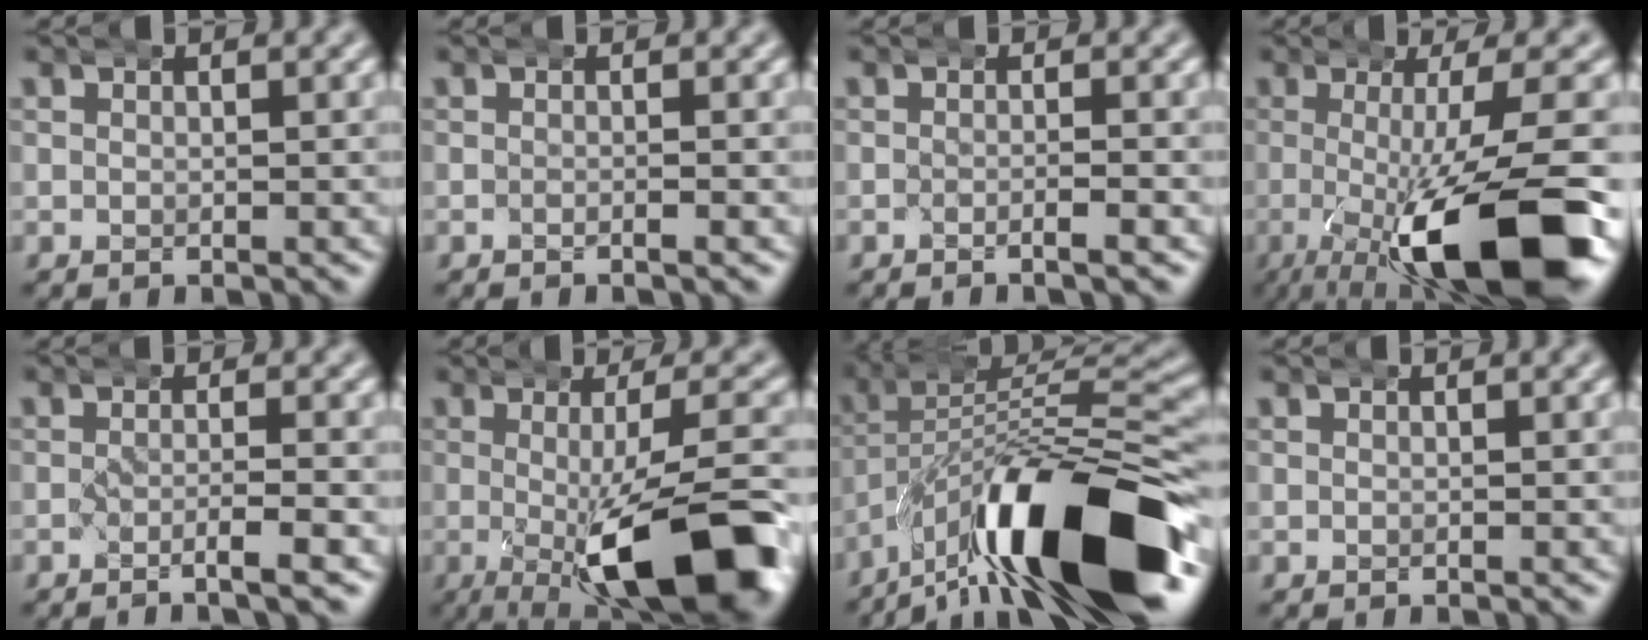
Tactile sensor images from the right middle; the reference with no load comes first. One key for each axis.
{"total": 0.5, "fx": -0.4, "fy": -0.2, "fz": 0.2, "tx": -0.004, "ty": 0.005, "tz": -0.014}
{"total": 1.1, "fx": -0.9, "fy": -0.5, "fz": 0.6, "tx": -0.010, "ty": 0.006, "tz": -0.021}
{"total": 12.6, "fx": -4.0, "fy": 3.0, "fz": 11.5, "tx": -0.178, "ty": -0.021, "tz": -0.049}
{"total": 1.7, "fx": -1.2, "fy": -0.5, "fz": 1.1, "tx": -0.022, "ty": 0.005, "tz": -0.028}
{"total": 14.0, "fx": -3.7, "fy": 4.5, "fz": 12.8, "tx": -0.179, "ty": -0.018, "tz": -0.045}
{"total": 16.3, "fx": -8.2, "fy": 5.4, "fz": 13.0, "tx": -0.197, "ty": -0.009, "tz": -0.126}
{"total": 0.0}